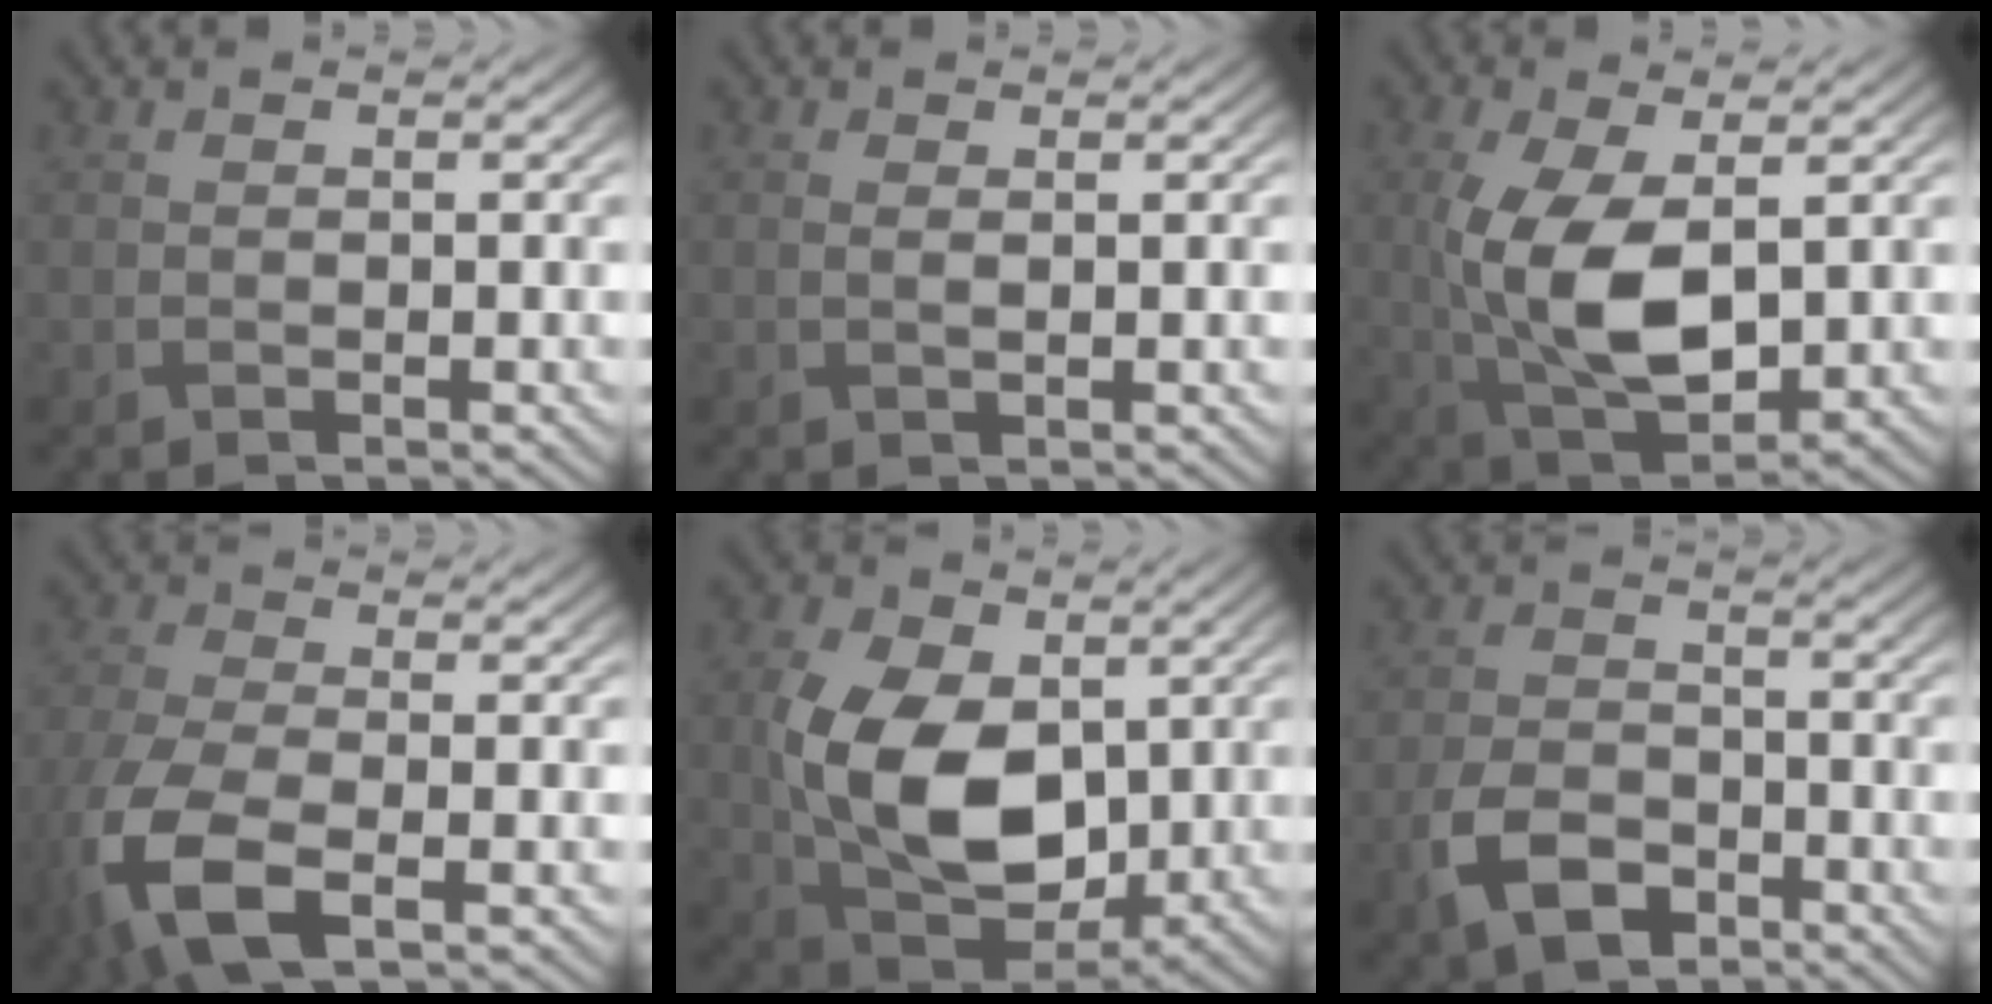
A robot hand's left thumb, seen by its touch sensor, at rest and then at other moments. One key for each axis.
{"total": 1.2, "fx": 0.3, "fy": 0.4, "fz": 1.1, "tx": -0.026, "ty": -0.003, "tz": 0.010}
{"total": 10.1, "fx": 0.4, "fy": 5.2, "fz": 8.6, "tx": -0.204, "ty": -0.011, "tz": 0.015}
{"total": 11.2, "fx": -5.2, "fy": 5.3, "fz": 8.4, "tx": -0.224, "ty": -0.042, "tz": -0.096}
{"total": 12.9, "fx": 0.3, "fy": 8.1, "fz": 10.0, "tx": -0.210, "ty": -0.004, "tz": 0.005}
{"total": 6.6, "fx": -3.7, "fy": 3.9, "fz": 3.9, "tx": -0.094, "ty": -0.005, "tz": -0.082}